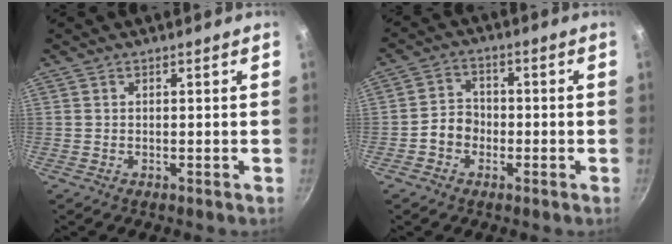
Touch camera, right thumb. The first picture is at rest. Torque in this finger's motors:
{"motor_torque": [0.61, 0.79, 0.63, -0.27, 0.03]}